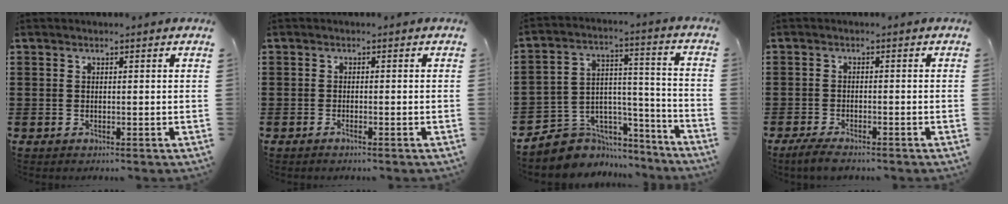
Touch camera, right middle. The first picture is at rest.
{"total": 0.8, "force": [-0.5, 0.0, 0.6], "torque": [-0.010, -0.003, -0.010]}
{"total": 6.1, "force": [-5.0, 3.6, -0.1], "torque": [-0.019, -0.001, -0.096]}
{"total": 2.6, "force": [-2.3, 0.4, 1.2], "torque": [-0.036, -0.005, -0.050]}